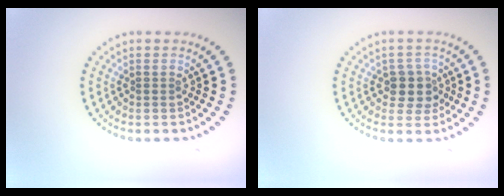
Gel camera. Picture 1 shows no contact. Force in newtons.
{"total": 2.7, "press": 2.4, "slide": 1.2}